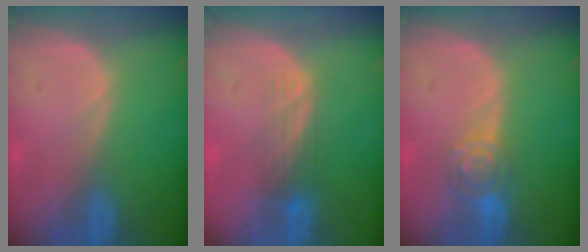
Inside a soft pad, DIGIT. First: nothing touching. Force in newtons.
{"total": 3.6, "press": 3.0, "slide": 2.0}
{"total": 4.6, "press": 4.2, "slide": 1.9}